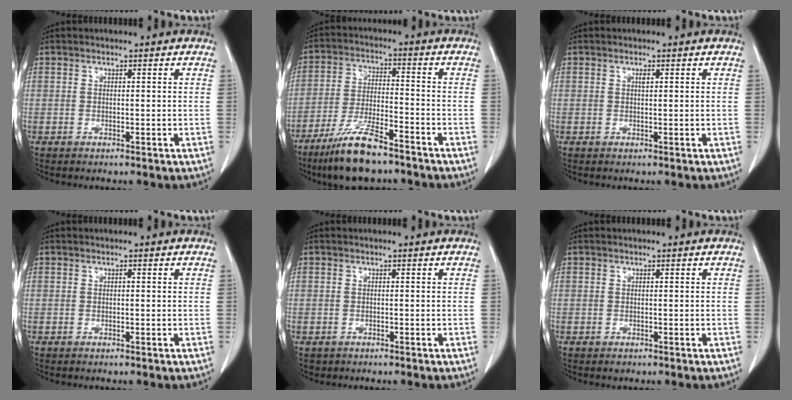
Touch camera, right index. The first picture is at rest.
{"total": 10.9, "force": [-8.1, 1.9, 7.0], "torque": [-0.137, -0.024, -0.151]}
{"total": 0.7, "force": [0.3, 0.2, 0.6], "torque": [-0.010, -0.001, 0.005]}
{"total": 0.0}
{"total": 0.9, "force": [-0.3, 0.9, 0.0], "torque": [-0.003, 0.005, -0.005]}
{"total": 0.6, "force": [-0.1, 0.6, 0.0], "torque": [0.002, 0.004, -0.003]}